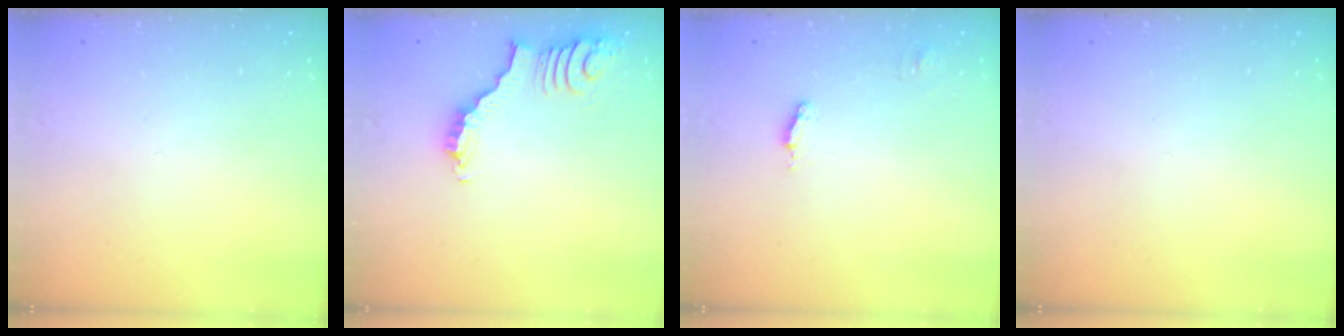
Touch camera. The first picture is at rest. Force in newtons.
{"total": 2.5, "press": 2.5, "slide": 0.3}
{"total": 2.9, "press": 2.9, "slide": 0.3}
{"total": 0.0}